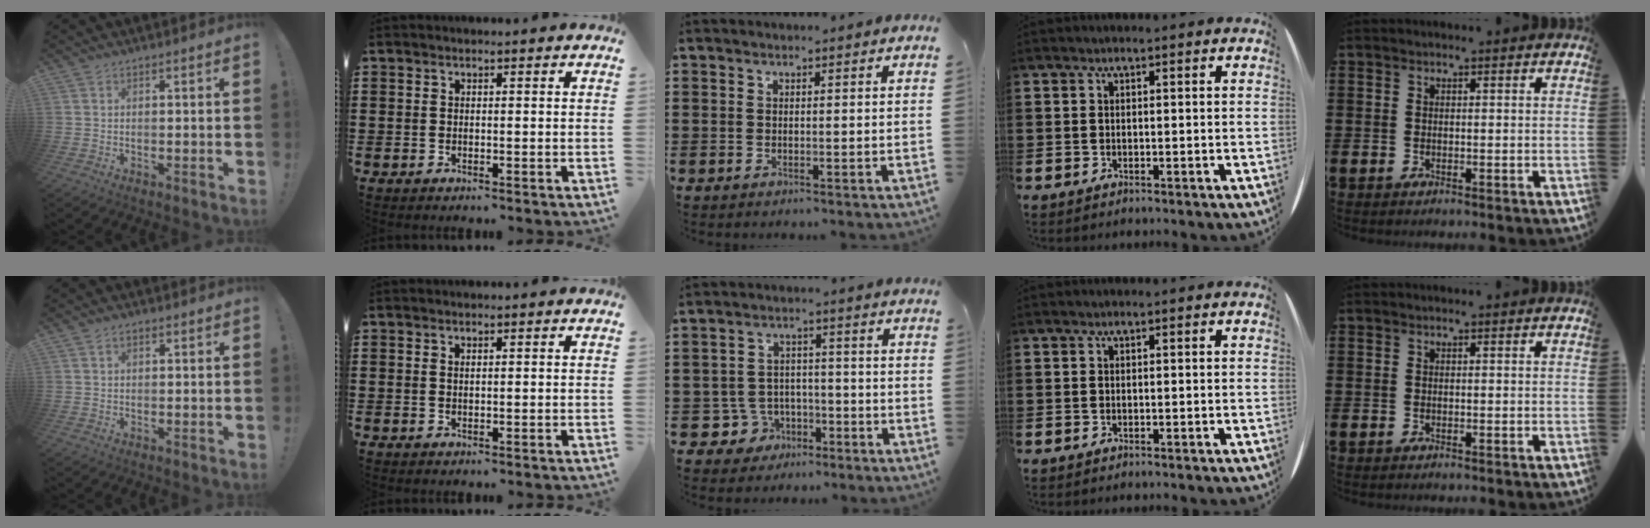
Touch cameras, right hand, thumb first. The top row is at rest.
{"thumb": {"total": 1.1, "force": [0.5, 0.9, 0.5], "torque": [-0.008, 0.002, 0.008]}, "index": {"total": 0.5, "force": [0.3, 0.2, 0.4], "torque": [-0.009, 0.001, 0.006]}, "middle": {"total": 5.3, "force": [-3.2, 4.2, 0.9], "torque": [-0.042, 0.010, -0.062]}}